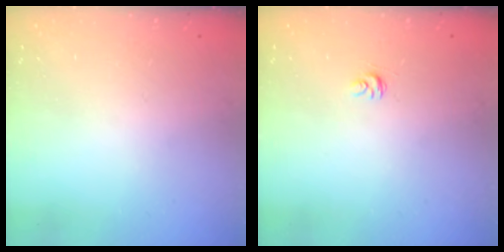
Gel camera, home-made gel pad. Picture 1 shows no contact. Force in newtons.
{"total": 3.1, "press": 3.1, "slide": 0.3}